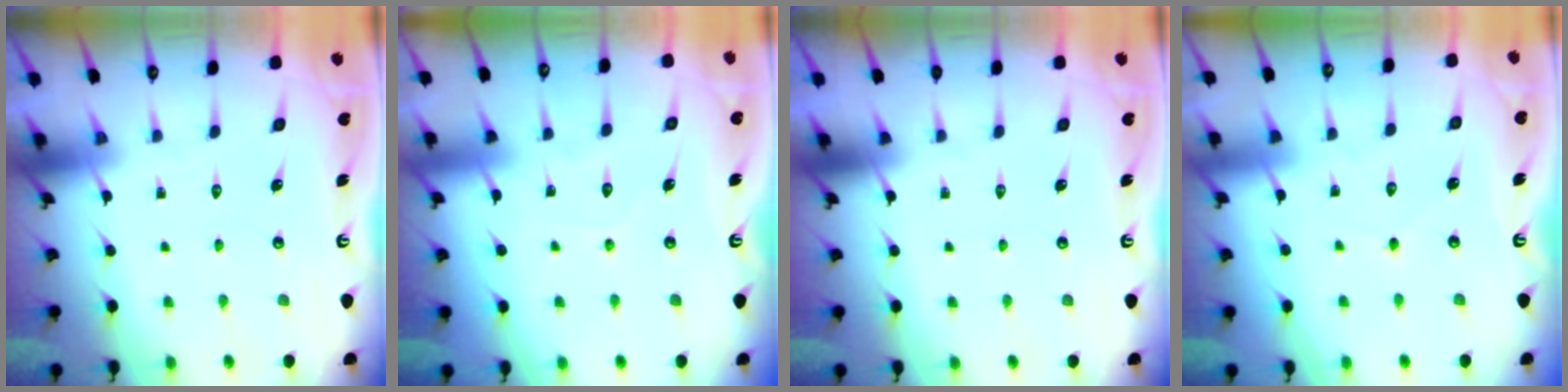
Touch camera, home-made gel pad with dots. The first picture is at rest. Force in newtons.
{"total": 5.7, "press": 5.7, "slide": 0.5}
{"total": 0.0}
{"total": 2.6, "press": 2.6, "slide": 0.3}